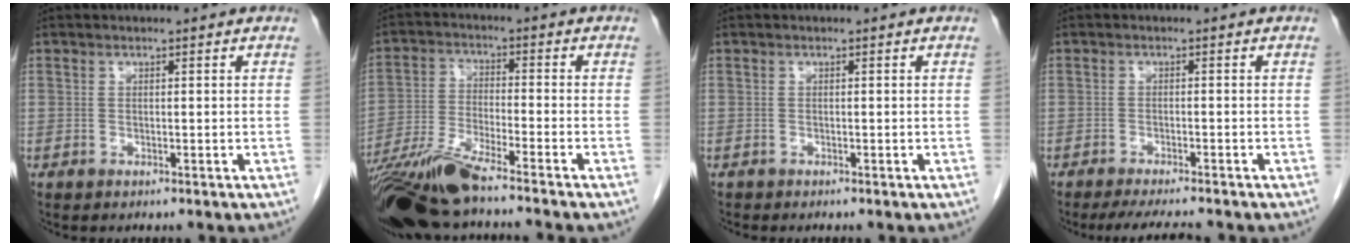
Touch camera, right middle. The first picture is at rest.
{"total": 12.0, "force": [-9.8, -0.9, 6.9], "torque": [-0.129, -0.027, -0.177]}
{"total": 0.0}
{"total": 5.7, "force": [-5.1, 0.2, 2.6], "torque": [-0.038, -0.017, -0.080]}